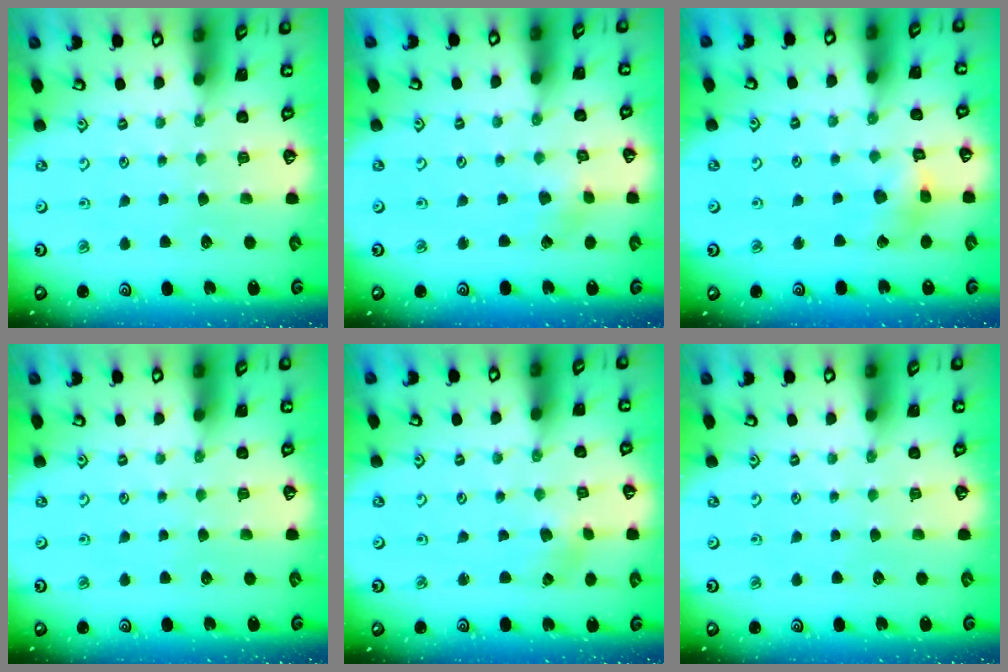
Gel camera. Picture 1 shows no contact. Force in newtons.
{"total": 1.7, "press": 1.6, "slide": 0.2}
{"total": 6.3, "press": 6.3, "slide": 0.5}
{"total": 0.0}
{"total": 2.8, "press": 2.8, "slide": 0.3}
{"total": 0.0}